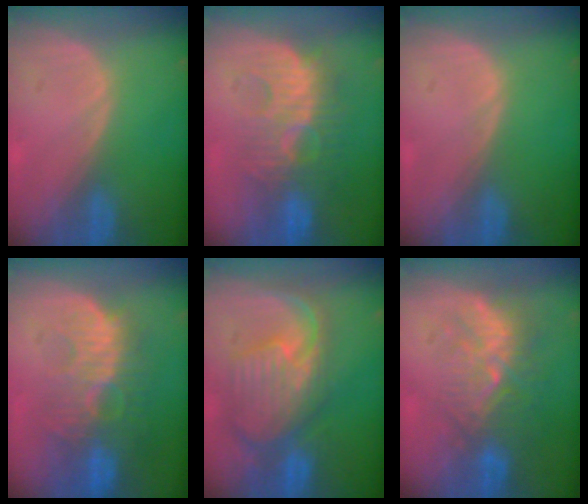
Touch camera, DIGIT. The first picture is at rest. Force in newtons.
{"total": 9.0, "press": 8.8, "slide": 1.7}
{"total": 0.0}
{"total": 11.1, "press": 9.6, "slide": 5.6}
{"total": 11.2, "press": 9.8, "slide": 5.6}
{"total": 9.1, "press": 8.5, "slide": 3.4}